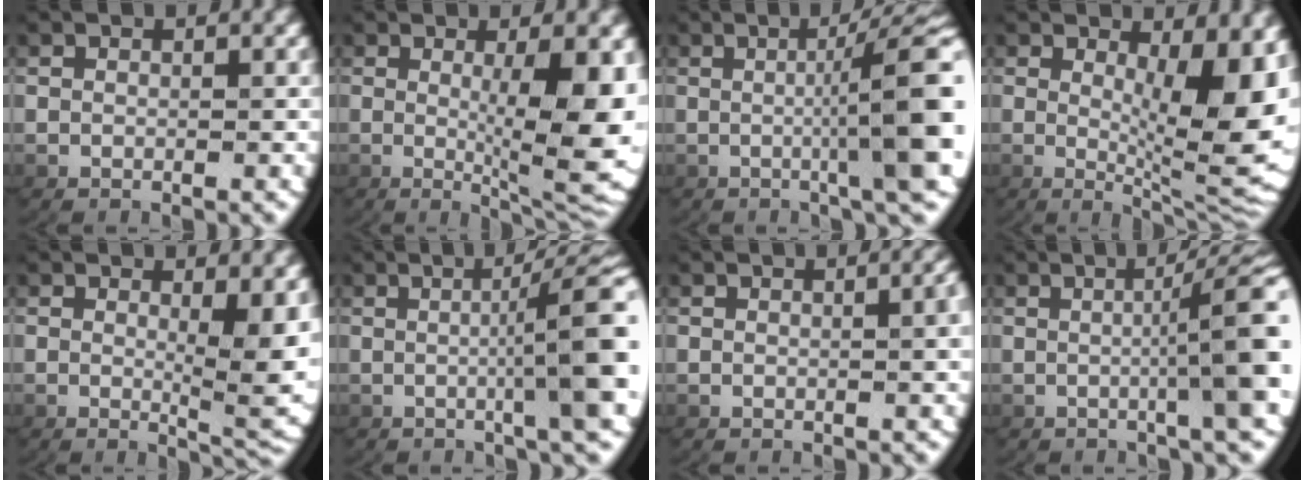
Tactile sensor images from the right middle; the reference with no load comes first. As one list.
[{"total": 9.3, "force": [-0.2, 2.7, 8.9], "torque": [-0.123, -0.025, 0.015]}, {"total": 8.9, "force": [0.1, 2.0, 8.7], "torque": [-0.102, 0.018, -0.003]}, {"total": 10.4, "force": [1.3, 3.5, 9.7], "torque": [-0.117, -0.022, 0.036]}, {"total": 4.5, "force": [0.6, 0.8, 4.4], "torque": [-0.059, -0.022, 0.018]}, {"total": 8.0, "force": [0.0, 1.8, 7.8], "torque": [-0.088, 0.022, -0.007]}, {"total": 1.6, "force": [0.2, 0.3, 1.5], "torque": [-0.013, 0.007, 0.001]}, {"total": 7.2, "force": [0.0, 1.5, 7.1], "torque": [-0.078, 0.024, -0.006]}]